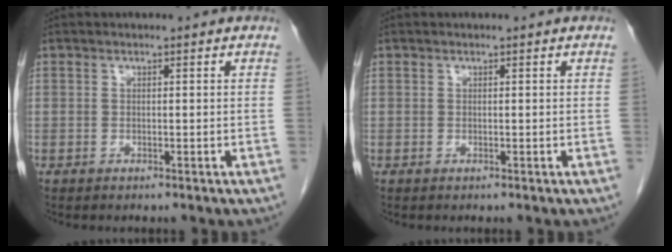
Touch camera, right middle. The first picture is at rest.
{"total": 0.0}